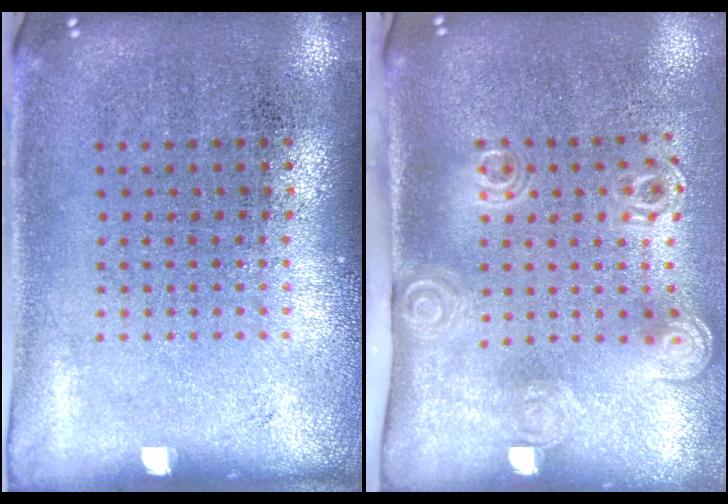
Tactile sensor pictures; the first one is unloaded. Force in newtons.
{"total": 2.1, "press": 1.4, "slide": 1.5}